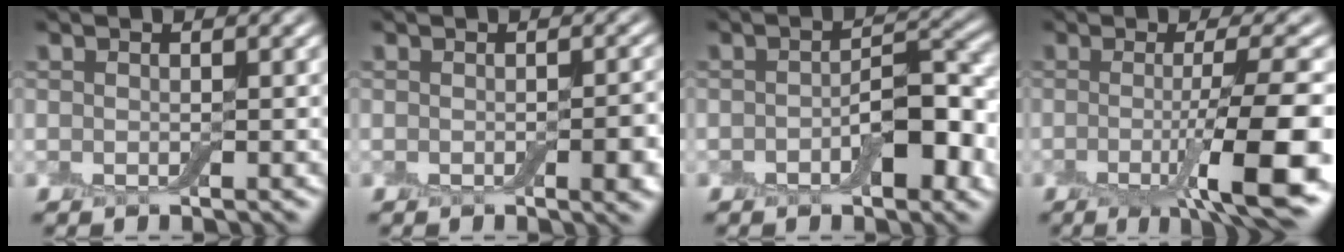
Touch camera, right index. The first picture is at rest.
{"total": 2.3, "force": [-0.6, 0.5, 2.1], "torque": [-0.026, 0.000, -0.007]}
{"total": 4.7, "force": [-1.3, 2.2, 3.9], "torque": [-0.058, 0.004, -0.021]}
{"total": 9.5, "force": [-2.3, 1.7, 9.1], "torque": [-0.123, -0.011, -0.039]}